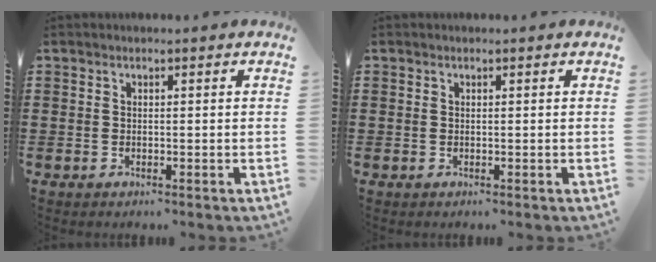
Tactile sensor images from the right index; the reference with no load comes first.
{"total": 0.0}